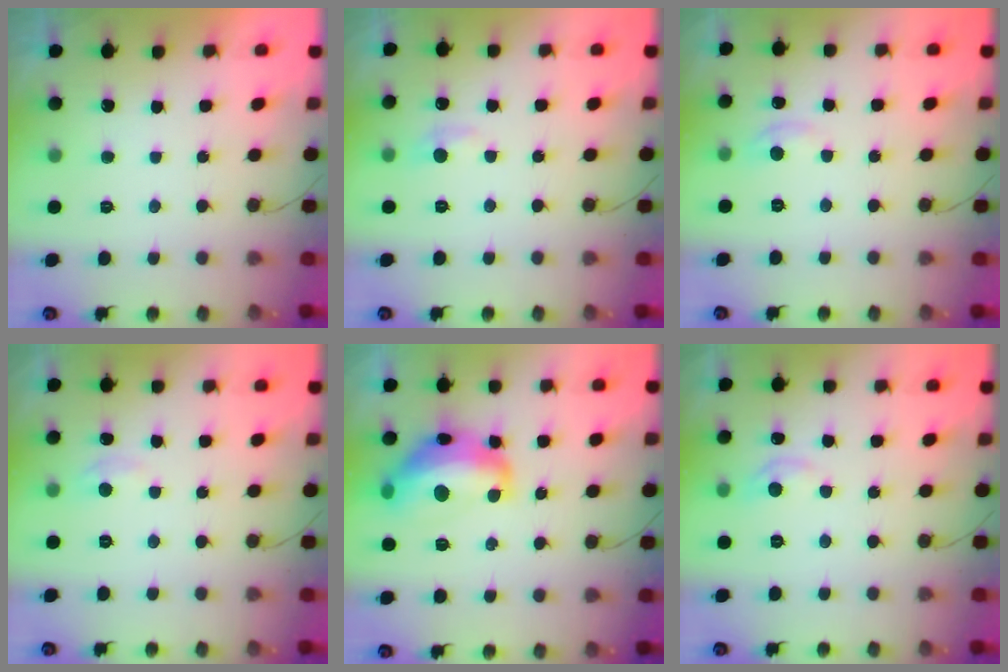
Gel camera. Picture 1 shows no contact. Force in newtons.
{"total": 7.2, "press": 7.1, "slide": 0.8}
{"total": 3.1, "press": 3.1, "slide": 0.4}
{"total": 2.3, "press": 2.3, "slide": 0.3}
{"total": 15.7, "press": 15.6, "slide": 1.1}
{"total": 5.1, "press": 5.1, "slide": 0.7}